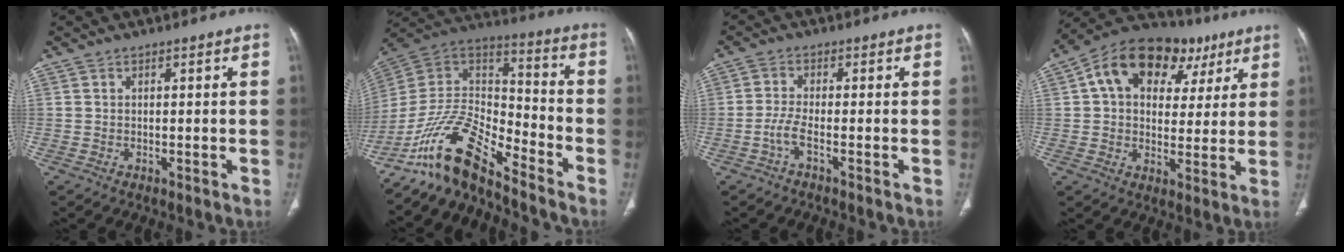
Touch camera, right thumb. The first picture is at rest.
{"total": 14.8, "force": [-12.2, 4.4, 7.1], "torque": [-0.124, 0.100, -0.237]}
{"total": 2.9, "force": [-1.5, 0.3, 2.4], "torque": [-0.066, 0.008, -0.034]}
{"total": 20.3, "force": [8.0, 13.5, 12.8], "torque": [-0.159, 0.030, 0.120]}